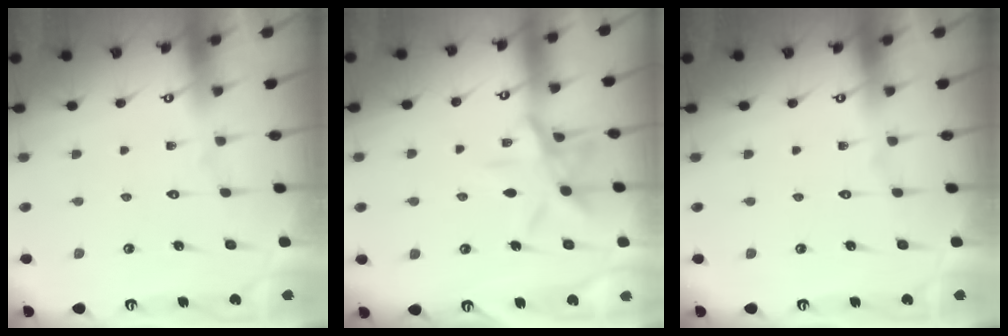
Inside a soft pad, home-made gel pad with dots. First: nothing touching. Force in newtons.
{"total": 10.6, "press": 10.6, "slide": 0.8}
{"total": 0.0}